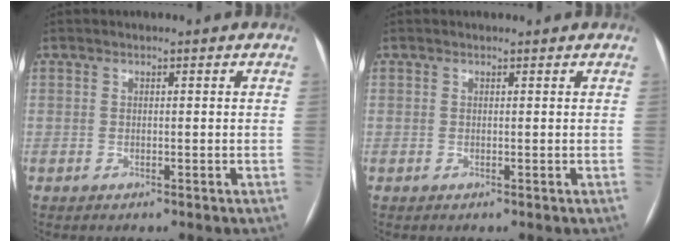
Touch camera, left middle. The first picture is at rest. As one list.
[{"total": 0.8, "force": [0.8, 0.2, 0.1], "torque": [-0.009, 0.008, 0.010]}]